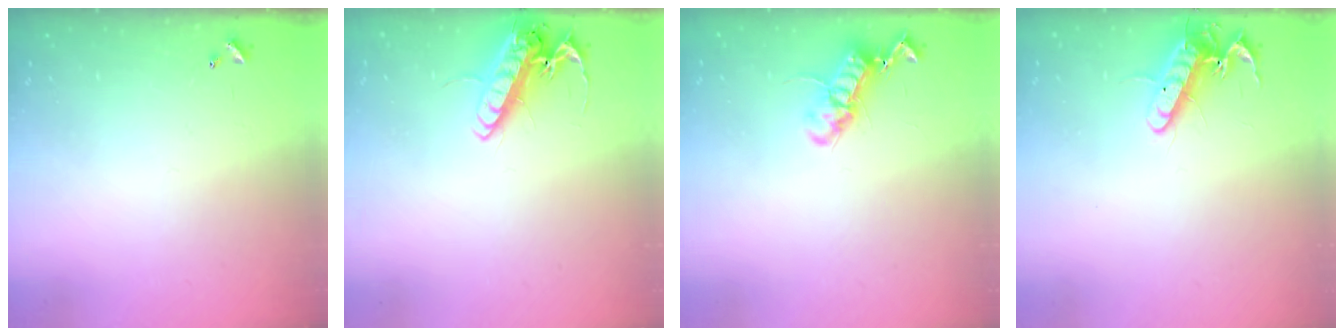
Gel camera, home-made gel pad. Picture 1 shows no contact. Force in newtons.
{"total": 13.8, "press": 13.6, "slide": 2.4}
{"total": 12.5, "press": 12.5, "slide": 0.4}
{"total": 13.7, "press": 13.6, "slide": 1.5}